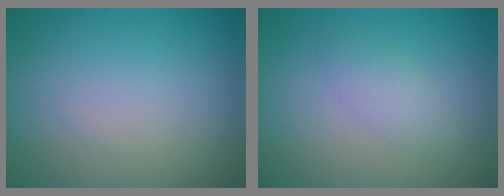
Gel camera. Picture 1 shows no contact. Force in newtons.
{"total": 1.8, "press": 1.8, "slide": 0.2}